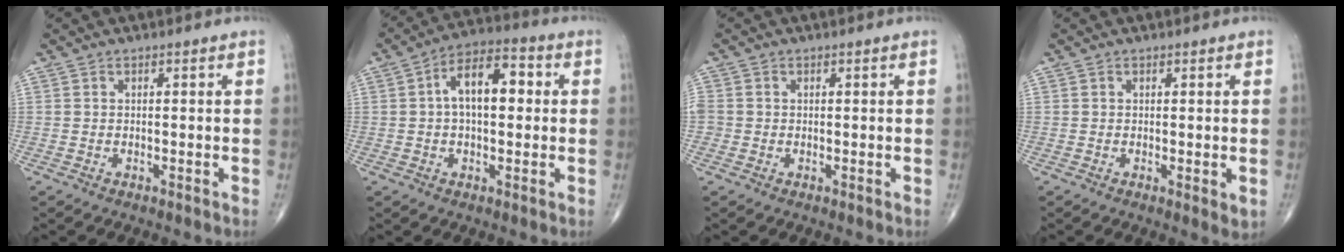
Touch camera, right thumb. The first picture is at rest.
{"total": 11.0, "force": [1.3, 5.9, 9.2], "torque": [-0.137, 0.028, 0.013]}
{"total": 2.1, "force": [-0.2, 1.9, 0.7], "torque": [-0.010, 0.004, -0.003]}
{"total": 1.8, "force": [0.0, 0.5, 1.7], "torque": [-0.027, -0.008, 0.000]}